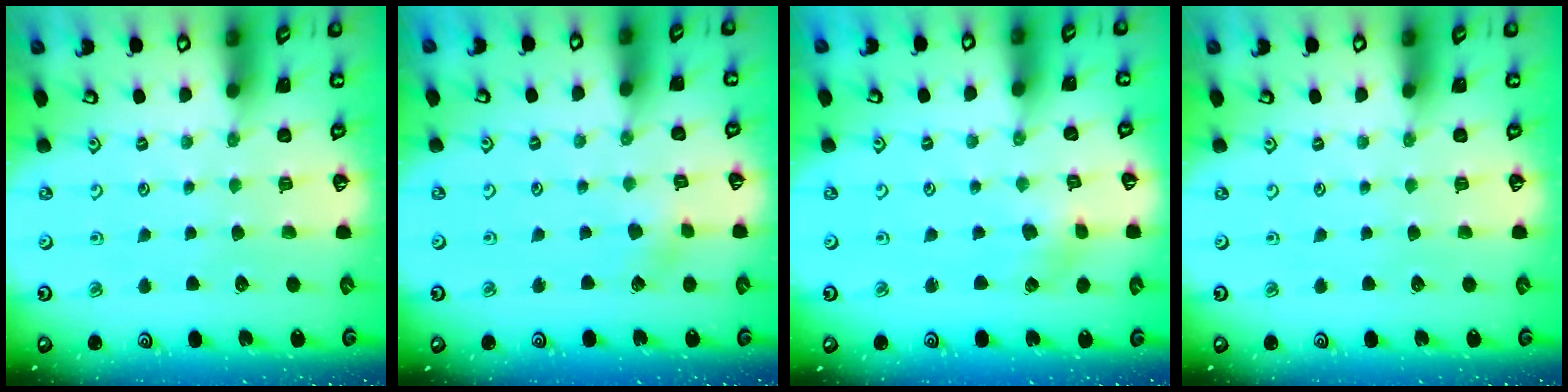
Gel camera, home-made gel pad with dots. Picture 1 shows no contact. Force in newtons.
{"total": 2.7, "press": 2.7, "slide": 0.7}
{"total": 2.2, "press": 2.1, "slide": 0.6}
{"total": 0.0}